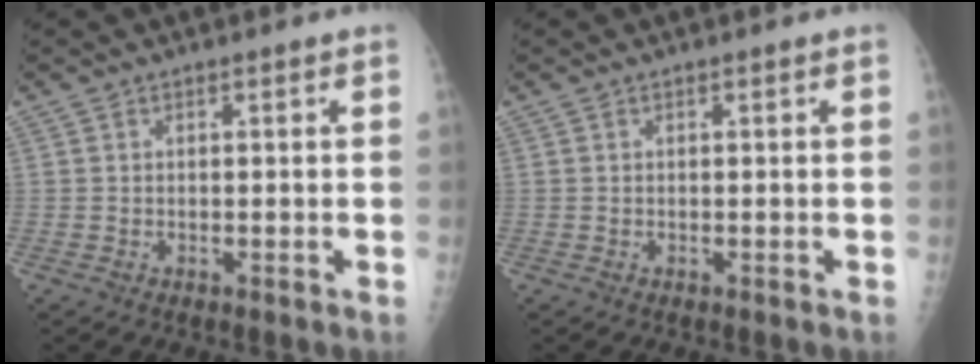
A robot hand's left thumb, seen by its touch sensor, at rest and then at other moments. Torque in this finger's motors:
{"motor_torque": [-0.05, 0.05, -0.02, 0.01, 0.00]}